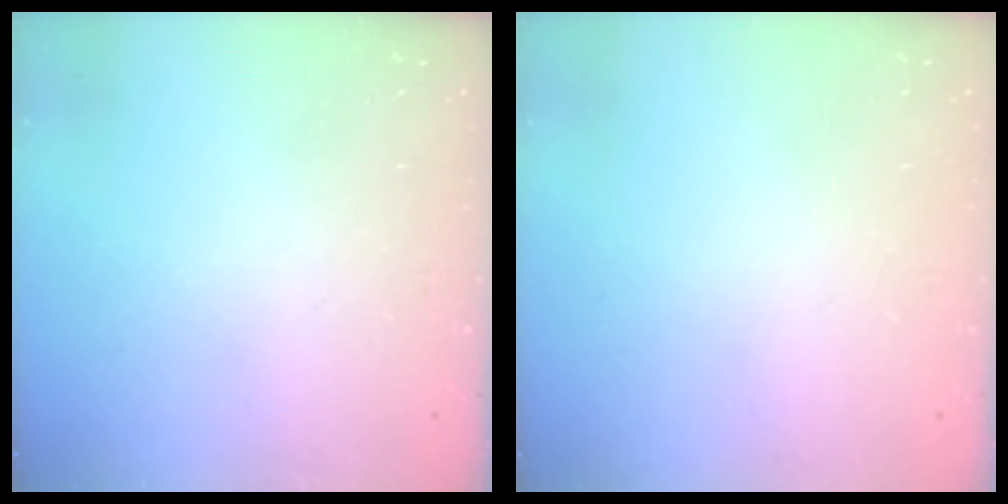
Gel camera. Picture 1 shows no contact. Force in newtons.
{"total": 1.8, "press": 1.8, "slide": 0.1}